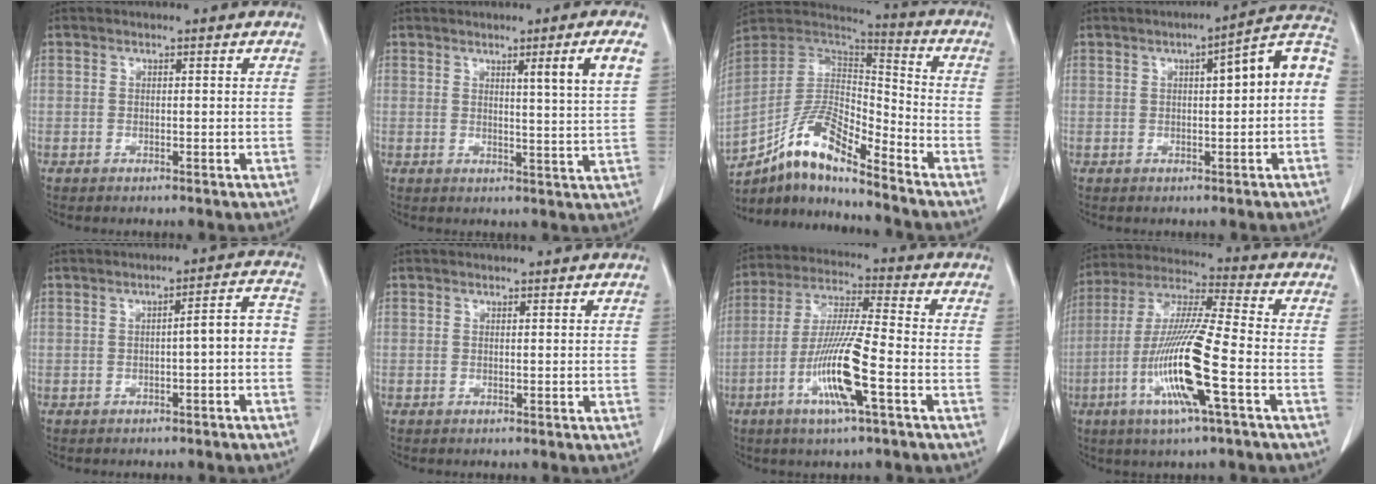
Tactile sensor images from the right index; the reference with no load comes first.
{"total": 5.9, "force": [2.8, -1.3, 5.1], "torque": [-0.075, -0.016, 0.042]}
{"total": 13.6, "force": [-10.6, 2.5, 8.1], "torque": [-0.157, 0.022, -0.198]}
{"total": 9.1, "force": [1.1, 1.2, 9.0], "torque": [-0.119, 0.033, 0.009]}
{"total": 4.5, "force": [-0.9, 0.7, 4.4], "torque": [-0.055, 0.024, -0.011]}
{"total": 0.0}
{"total": 12.1, "force": [-4.4, 0.4, 11.3], "torque": [-0.227, -0.010, -0.085]}
{"total": 15.2, "force": [-4.8, 0.3, 14.4], "torque": [-0.296, -0.013, -0.097]}